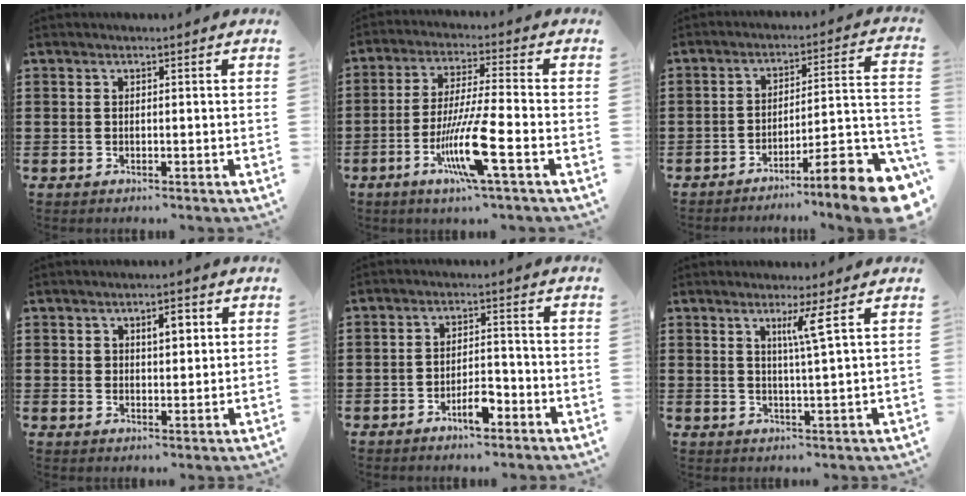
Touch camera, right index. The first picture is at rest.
{"total": 10.8, "force": [-4.5, 0.6, 9.8], "torque": [-0.200, -0.014, -0.089]}
{"total": 9.6, "force": [-7.1, 0.6, 6.4], "torque": [-0.075, 0.000, -0.140]}
{"total": 3.4, "force": [1.4, 1.9, 2.4], "torque": [-0.037, 0.004, 0.019]}
{"total": 4.8, "force": [-2.9, 1.7, 3.5], "torque": [-0.063, 0.007, -0.054]}
{"total": 3.9, "force": [1.9, -0.8, 3.3], "torque": [-0.061, -0.012, 0.026]}